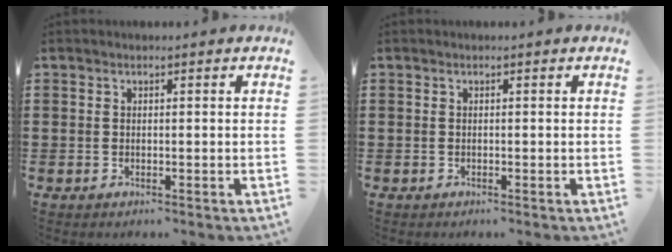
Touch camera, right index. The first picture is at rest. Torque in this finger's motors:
{"motor_torque": [0.00, 0.00, 0.00, 0.00]}